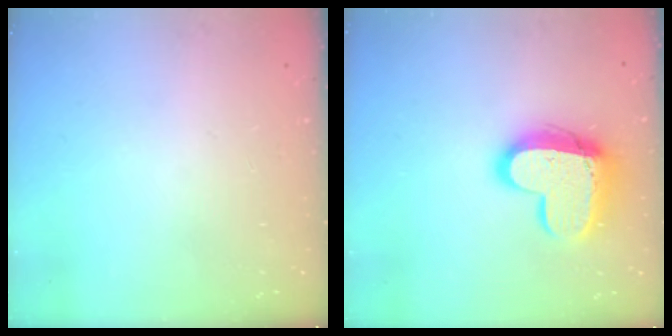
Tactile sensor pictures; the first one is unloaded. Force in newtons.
{"total": 16.9, "press": 16.8, "slide": 1.4}